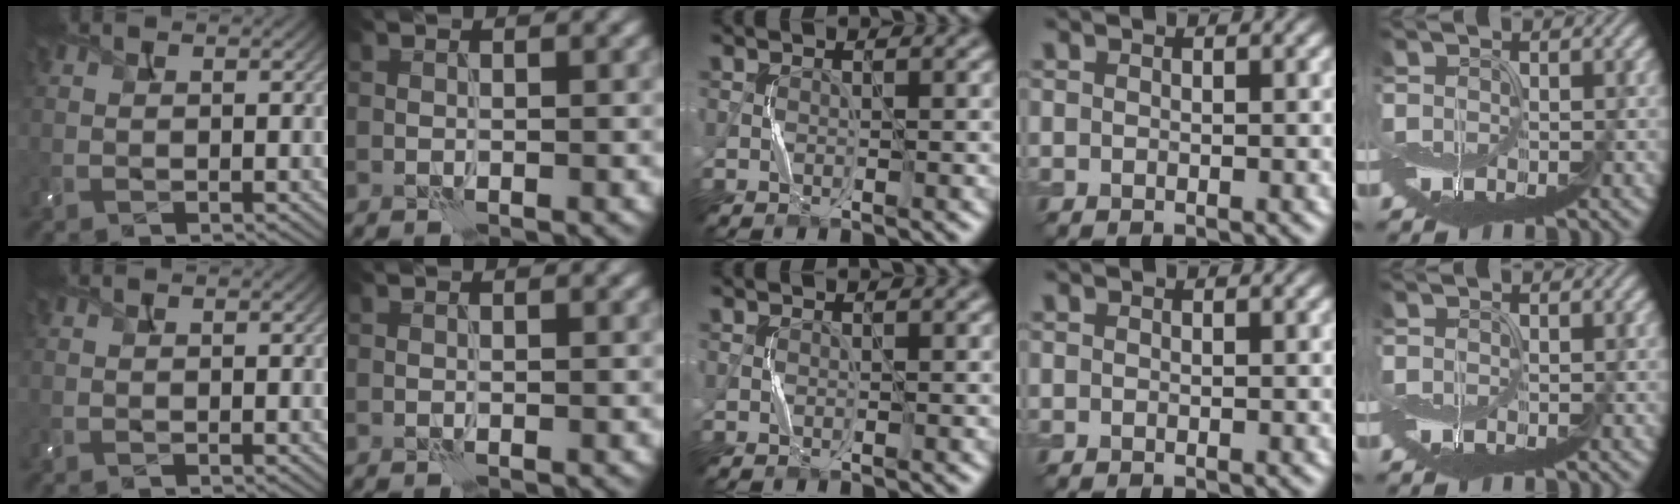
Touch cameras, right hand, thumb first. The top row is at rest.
{}